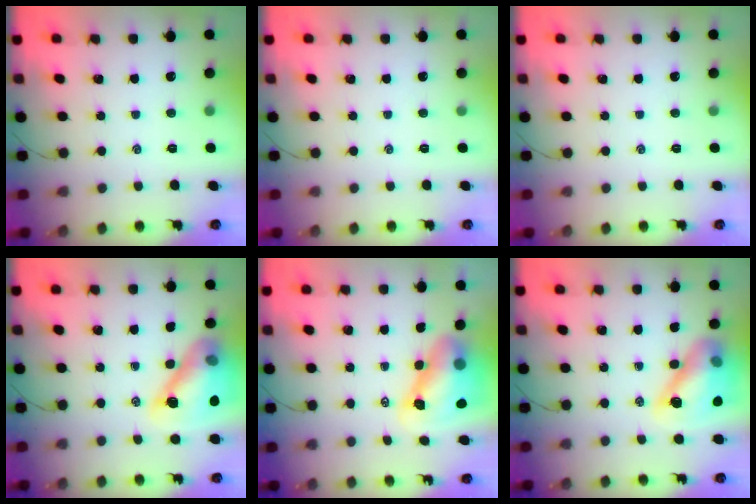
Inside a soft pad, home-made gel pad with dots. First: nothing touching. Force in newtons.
{"total": 0.0}
{"total": 0.0}
{"total": 15.4, "press": 15.1, "slide": 2.9}
{"total": 10.5, "press": 9.9, "slide": 3.5}
{"total": 14.9, "press": 14.3, "slide": 4.2}